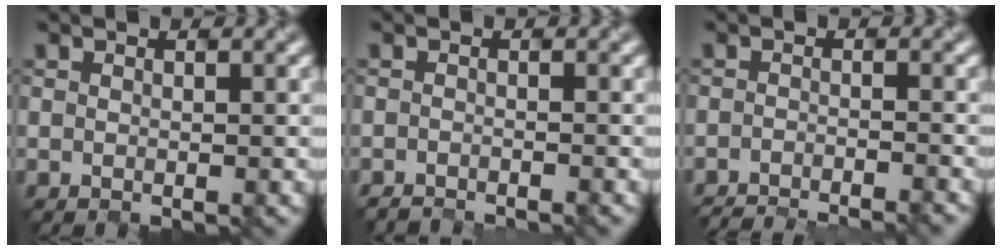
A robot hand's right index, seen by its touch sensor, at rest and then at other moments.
{"total": 1.1, "force": [-1.0, 0.2, 0.3], "torque": [0.010, -0.008, -0.022]}
{"total": 5.1, "force": [-4.8, 0.6, 1.7], "torque": [-0.007, -0.003, -0.065]}